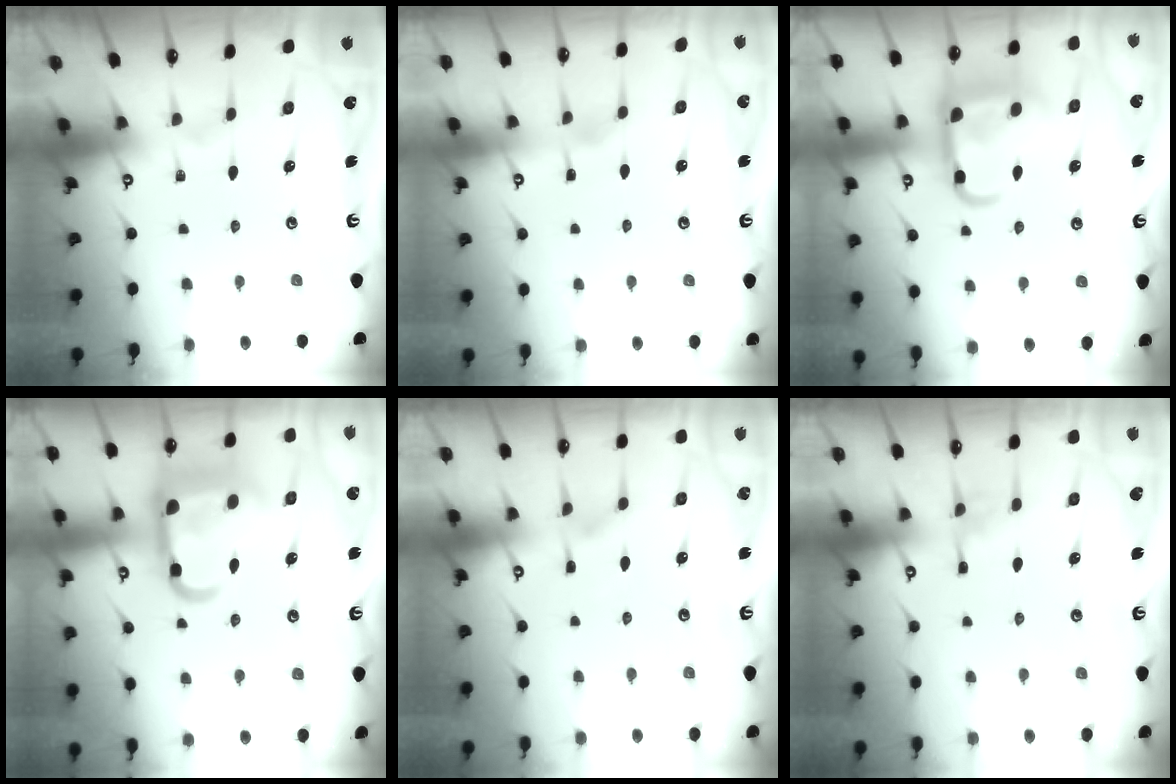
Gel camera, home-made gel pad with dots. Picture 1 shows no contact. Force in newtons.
{"total": 2.2, "press": 2.2, "slide": 0.3}
{"total": 15.5, "press": 15.4, "slide": 1.7}
{"total": 17.3, "press": 17.2, "slide": 1.9}
{"total": 2.8, "press": 2.8, "slide": 0.5}
{"total": 4.4, "press": 4.3, "slide": 0.6}